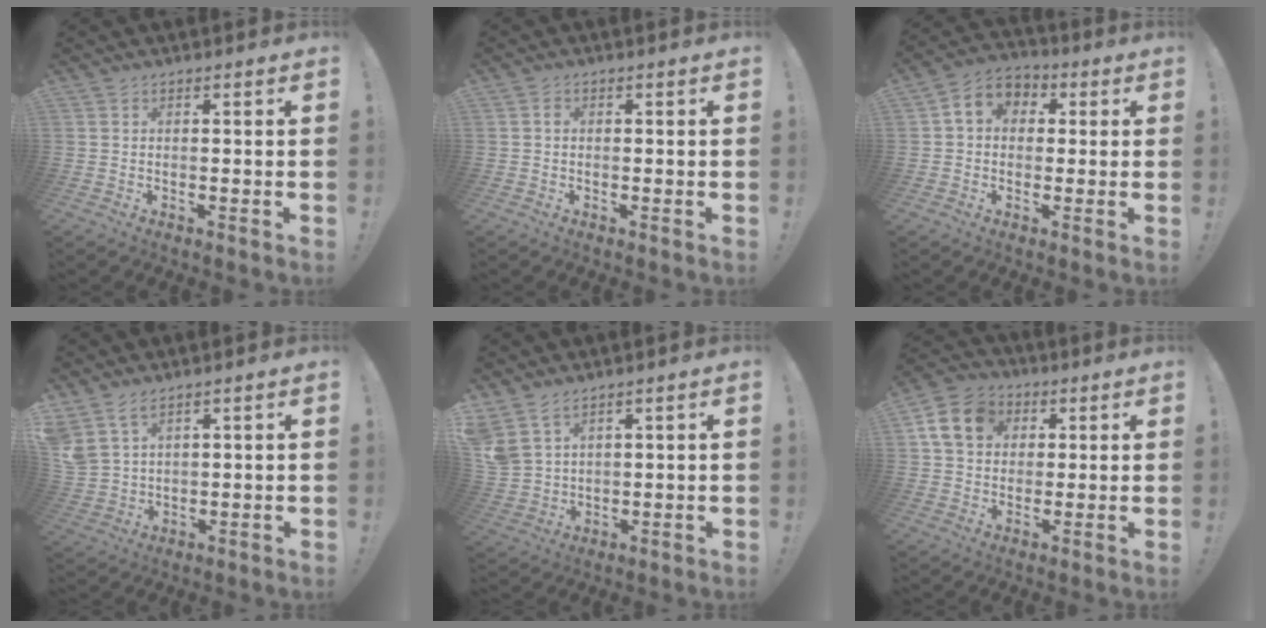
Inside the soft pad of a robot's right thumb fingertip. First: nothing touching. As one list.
[{"total": 1.3, "force": [-0.4, 1.2, 0.6], "torque": [-0.016, 0.007, -0.006]}, {"total": 7.7, "force": [1.4, 6.2, 4.2], "torque": [-0.061, 0.007, 0.031]}, {"total": 6.2, "force": [4.8, 3.0, 2.7], "torque": [-0.063, -0.015, 0.098]}, {"total": 6.7, "force": [5.1, 3.4, 2.7], "torque": [-0.066, -0.020, 0.108]}, {"total": 13.2, "force": [3.9, 10.7, 6.7], "torque": [-0.111, 0.001, 0.082]}]